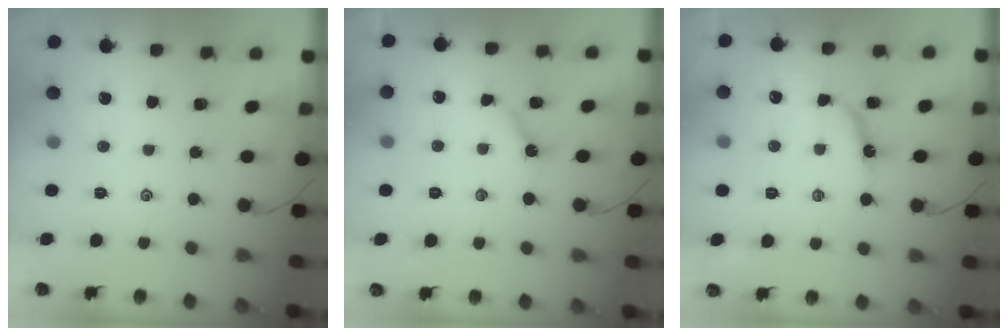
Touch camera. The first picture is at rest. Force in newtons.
{"total": 4.0, "press": 4.0, "slide": 0.3}
{"total": 8.4, "press": 8.4, "slide": 0.6}